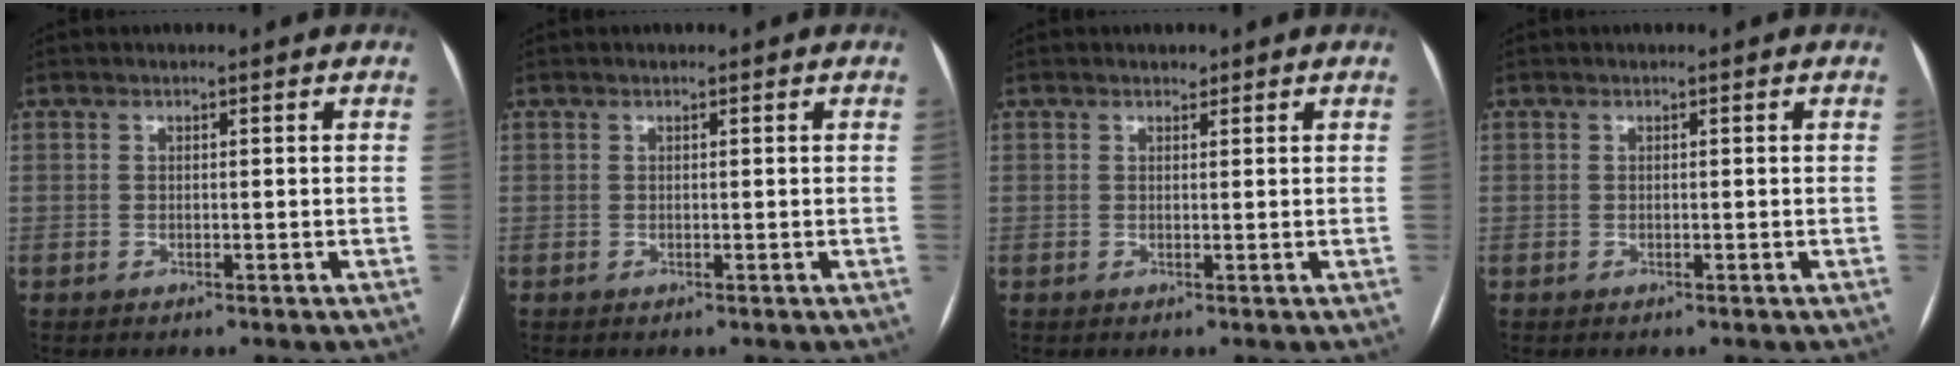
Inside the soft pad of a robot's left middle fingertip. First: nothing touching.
{"total": 0.0}
{"total": 0.7, "force": [0.6, 0.4, 0.1], "torque": [-0.003, -0.003, 0.007]}
{"total": 0.0}